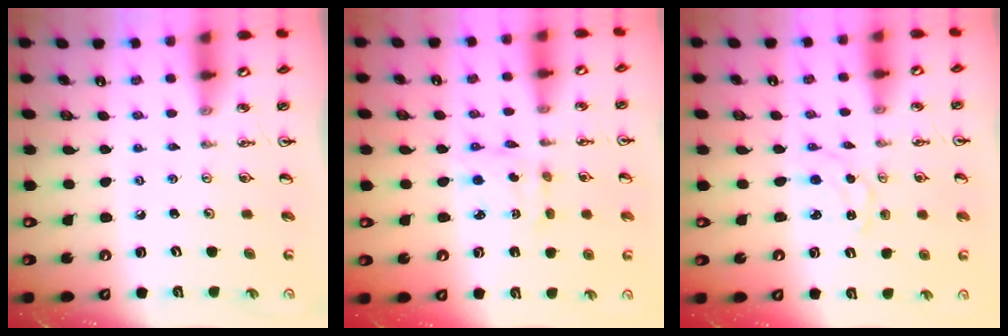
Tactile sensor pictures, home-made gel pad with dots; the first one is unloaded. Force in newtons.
{"total": 2.4, "press": 2.4, "slide": 0.2}
{"total": 1.7, "press": 1.7, "slide": 0.3}